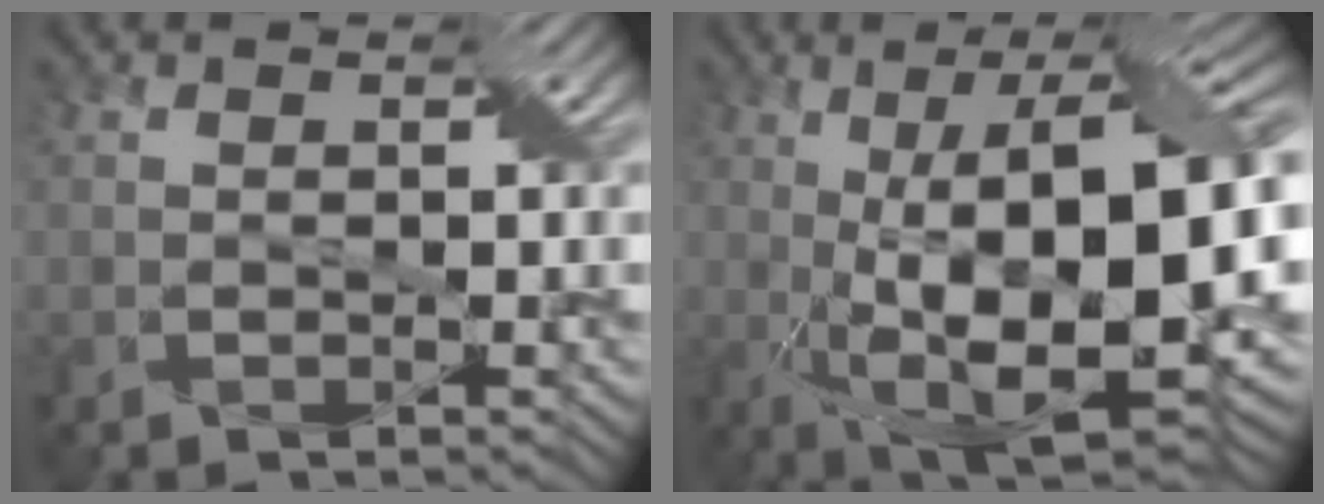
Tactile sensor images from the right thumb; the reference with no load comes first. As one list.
[{"total": 19.1, "force": [-0.6, 7.0, 17.8], "torque": [-0.272, 0.007, -0.012]}]